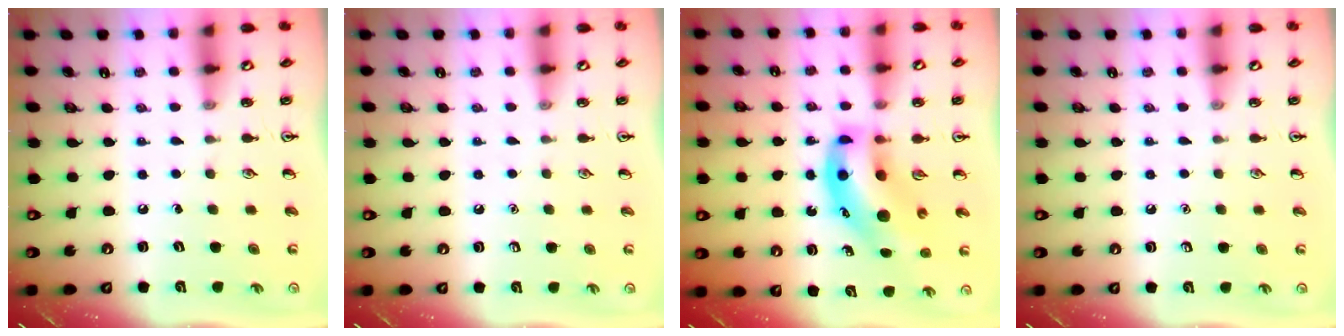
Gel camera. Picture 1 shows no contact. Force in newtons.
{"total": 0.0}
{"total": 12.9, "press": 12.5, "slide": 3.5}
{"total": 0.0}